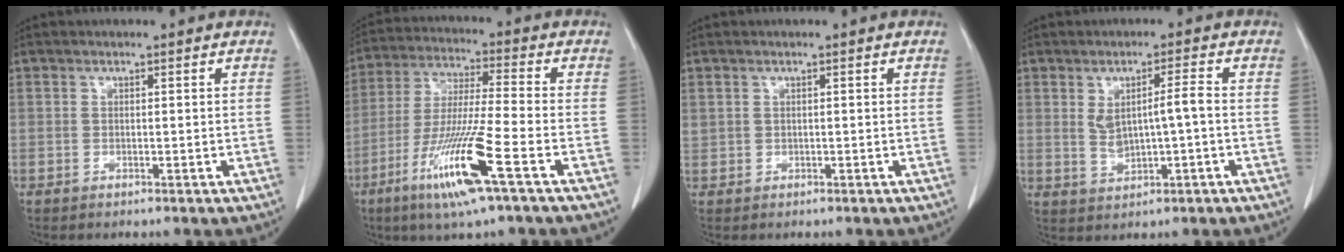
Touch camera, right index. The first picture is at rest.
{"total": 14.1, "force": [-6.7, -0.3, 12.5], "torque": [-0.257, -0.028, -0.125]}
{"total": 1.0, "force": [0.5, 0.8, 0.2], "torque": [-0.003, 0.011, 0.011]}
{"total": 4.9, "force": [0.2, 1.0, 4.8], "torque": [-0.088, 0.008, 0.013]}